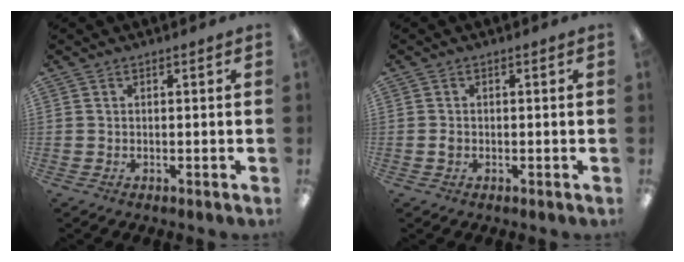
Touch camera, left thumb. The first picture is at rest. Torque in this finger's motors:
{"motor_torque": [-0.11, 0.05, 0.07, -0.04, -0.02]}